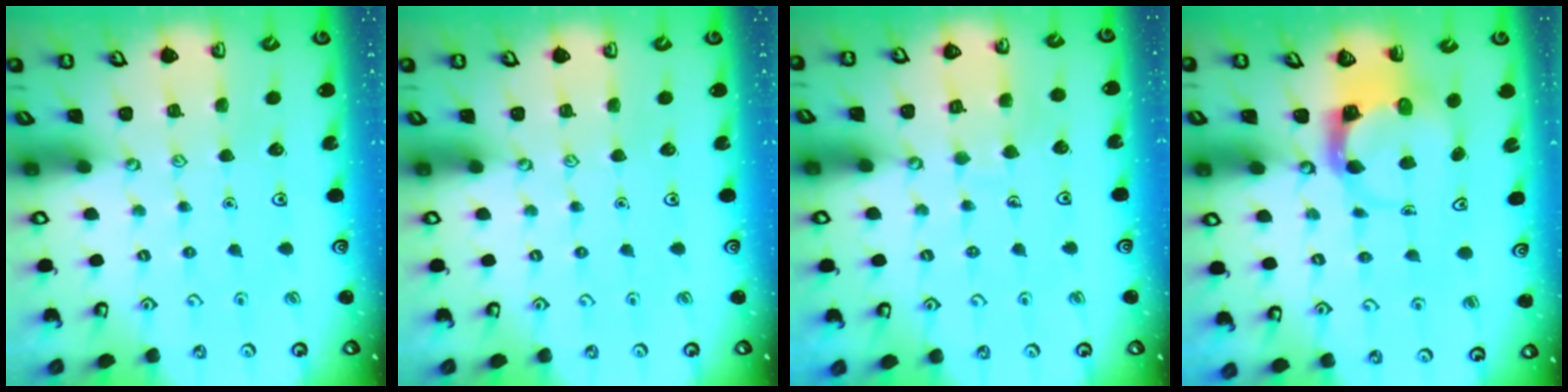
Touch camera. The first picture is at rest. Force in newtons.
{"total": 0.0}
{"total": 5.6, "press": 5.6, "slide": 0.4}
{"total": 3.6, "press": 3.5, "slide": 0.5}